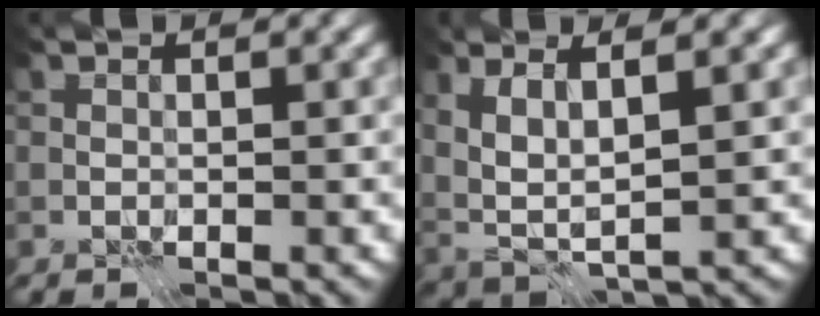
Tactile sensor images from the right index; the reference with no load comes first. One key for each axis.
{"total": 4.5, "fx": 1.6, "fy": 1.4, "fz": 4.0, "tx": -0.088, "ty": -0.008, "tz": 0.030}